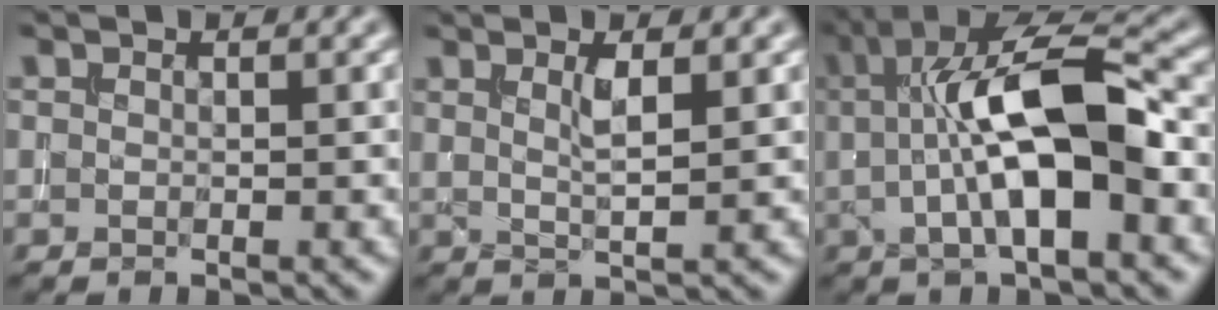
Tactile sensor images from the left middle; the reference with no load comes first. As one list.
[{"total": 2.4, "force": [1.1, 0.6, 2.1], "torque": [-0.029, 0.002, 0.017]}, {"total": 10.1, "force": [0.5, 3.3, 9.5], "torque": [-0.157, 0.019, 0.003]}]